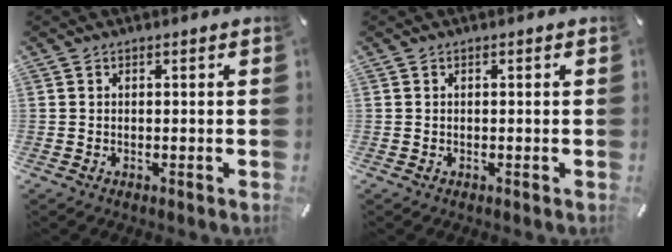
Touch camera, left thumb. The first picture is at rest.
{"total": 0.0}